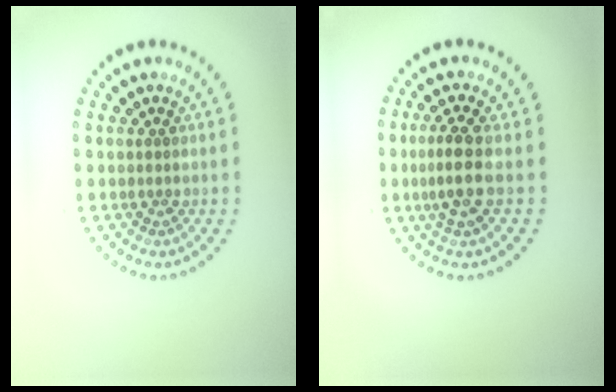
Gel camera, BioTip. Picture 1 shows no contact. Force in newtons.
{"total": 2.9, "press": 2.7, "slide": 1.2}